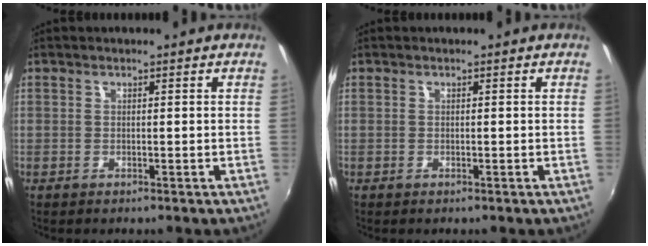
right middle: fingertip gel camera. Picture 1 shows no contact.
{"total": 0.0}